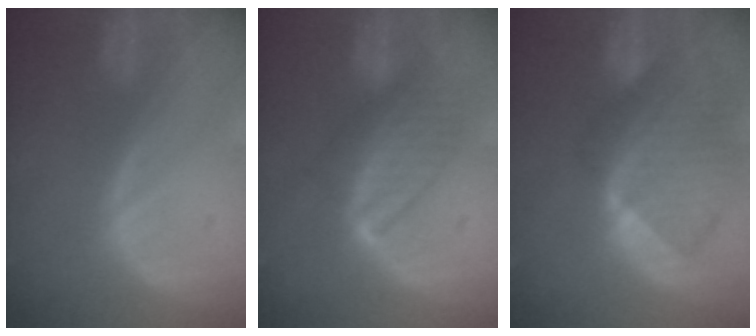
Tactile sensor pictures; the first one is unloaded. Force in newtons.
{"total": 6.5, "press": 6.5, "slide": 0.6}
{"total": 10.1, "press": 8.8, "slide": 5.0}